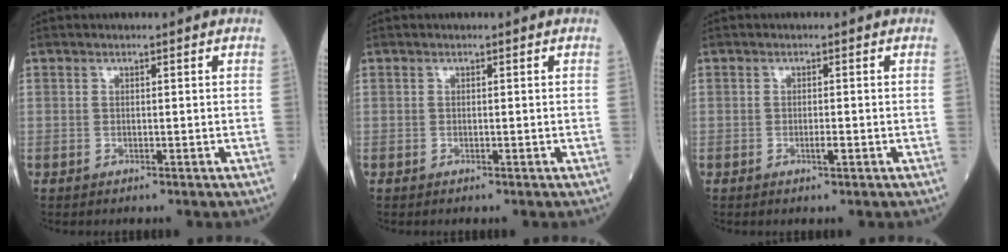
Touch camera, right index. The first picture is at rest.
{"total": 0.0}
{"total": 1.0, "force": [-0.4, 0.2, 0.9], "torque": [-0.018, -0.001, -0.007]}